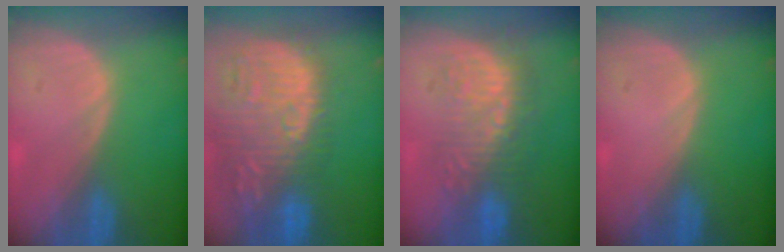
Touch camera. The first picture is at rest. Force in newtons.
{"total": 15.7, "press": 13.1, "slide": 8.6}
{"total": 8.8, "press": 8.6, "slide": 1.7}
{"total": 0.0}